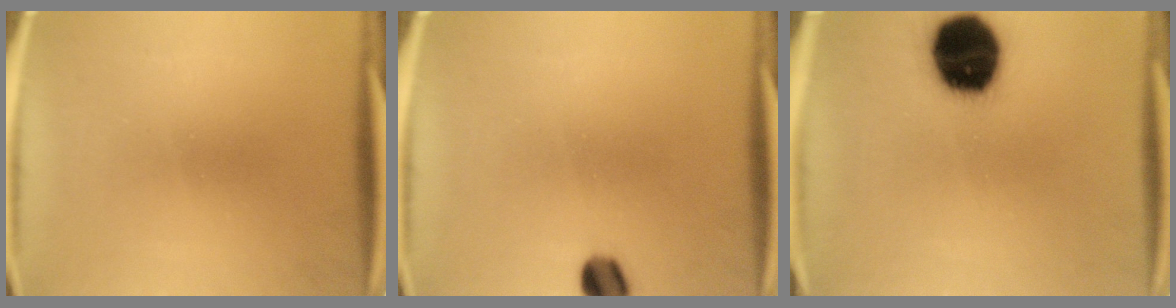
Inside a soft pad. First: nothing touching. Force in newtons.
{"total": 4.5}
{"total": 19.8}